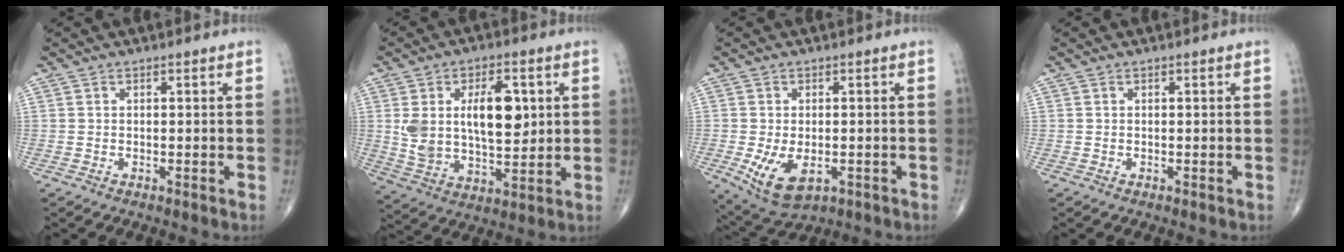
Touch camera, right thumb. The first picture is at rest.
{"total": 15.2, "force": [3.2, 8.0, 12.6], "torque": [-0.202, -0.009, 0.068]}
{"total": 8.6, "force": [-2.5, 4.8, 6.7], "torque": [-0.119, -0.007, -0.028]}
{"total": 0.0}